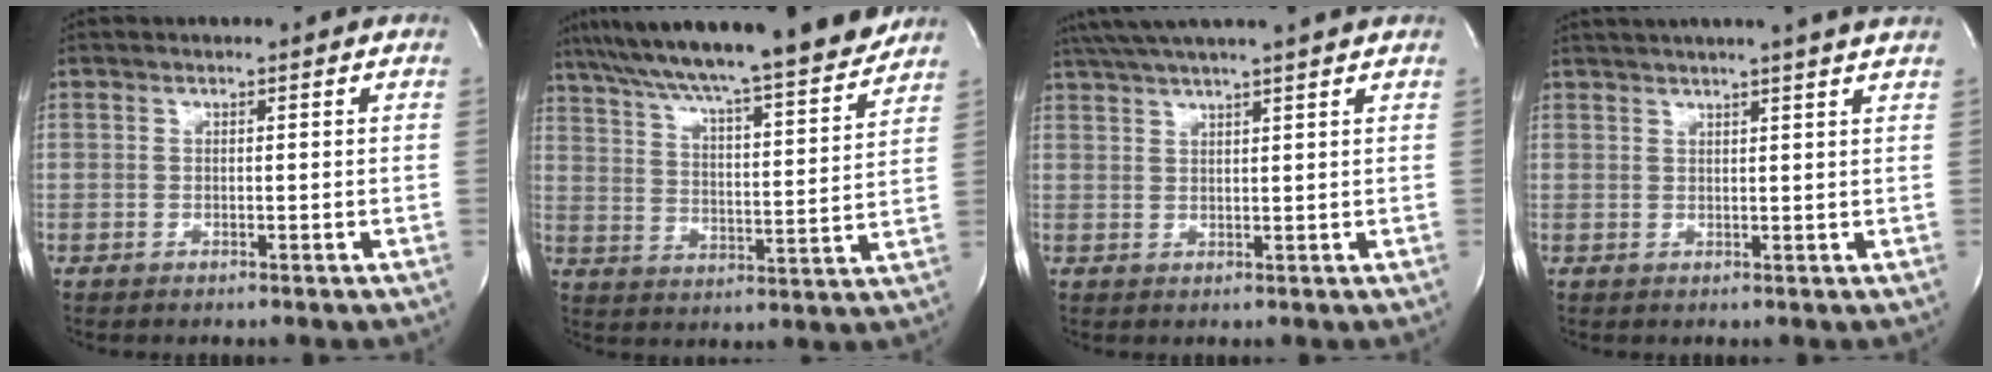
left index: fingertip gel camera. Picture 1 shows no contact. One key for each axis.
{"total": 21.2, "fx": 18.7, "fy": 0.4, "fz": 9.9, "tx": -0.169, "ty": -0.012, "tz": 0.275}
{"total": 8.9, "fx": 7.5, "fy": -1.5, "fz": 4.5, "tx": -0.078, "ty": 0.023, "tz": 0.108}
{"total": 8.8, "fx": 7.4, "fy": -1.5, "fz": 4.6, "tx": -0.070, "ty": 0.013, "tz": 0.086}